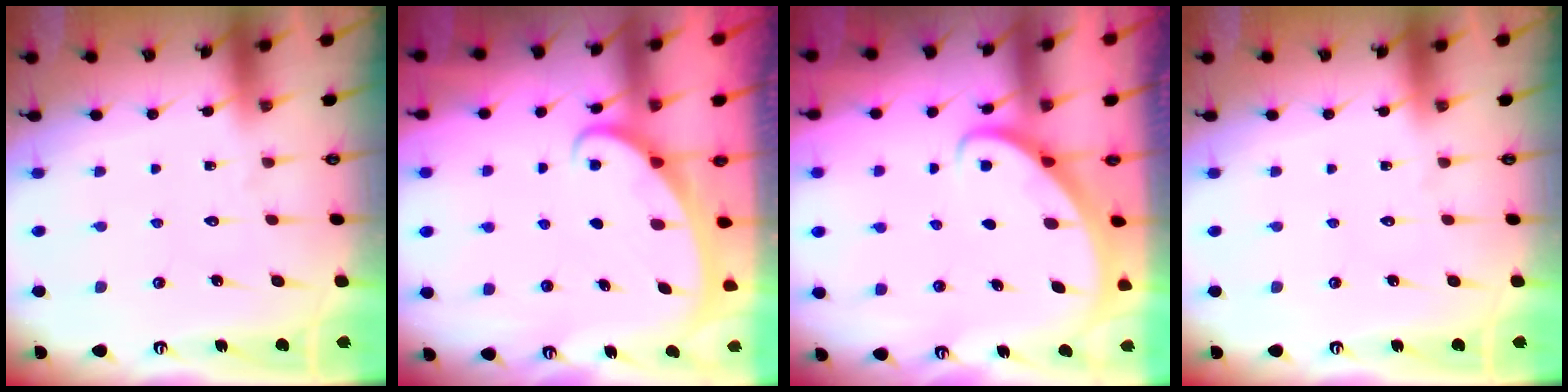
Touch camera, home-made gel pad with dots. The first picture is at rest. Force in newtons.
{"total": 2.3, "press": 2.3, "slide": 0.3}
{"total": 2.8, "press": 2.8, "slide": 0.2}
{"total": 0.0}